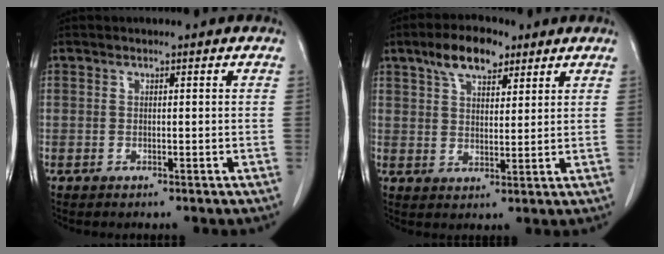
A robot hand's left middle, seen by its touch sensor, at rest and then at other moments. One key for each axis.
{"total": 7.6, "fx": 4.9, "fy": 3.2, "fz": 4.8, "tx": -0.087, "ty": 0.016, "tz": 0.088}